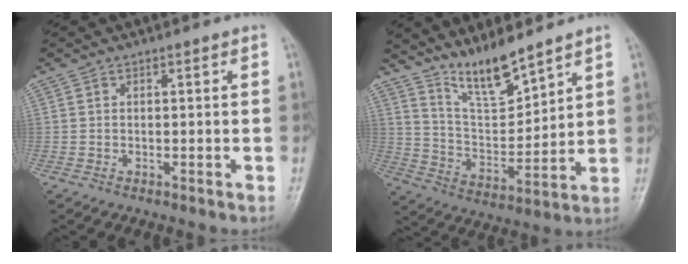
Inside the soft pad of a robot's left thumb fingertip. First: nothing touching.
{"total": 10.1, "force": [8.6, 2.0, 5.0], "torque": [-0.078, -0.070, 0.173]}